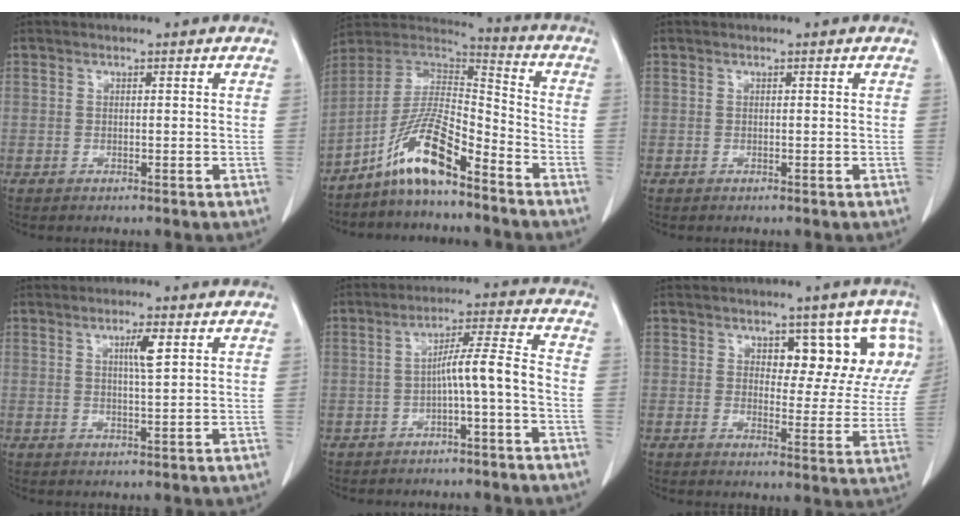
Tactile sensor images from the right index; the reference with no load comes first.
{"total": 12.1, "force": [-8.1, 2.0, 8.8], "torque": [-0.174, 0.016, -0.149]}
{"total": 0.0}
{"total": 3.4, "force": [1.3, 0.1, 3.1], "torque": [-0.054, -0.002, 0.022]}
{"total": 6.3, "force": [-1.9, -0.5, 5.9], "torque": [-0.095, 0.023, -0.028]}
{"total": 9.3, "force": [4.4, 4.8, 6.7], "torque": [-0.055, 0.010, 0.052]}